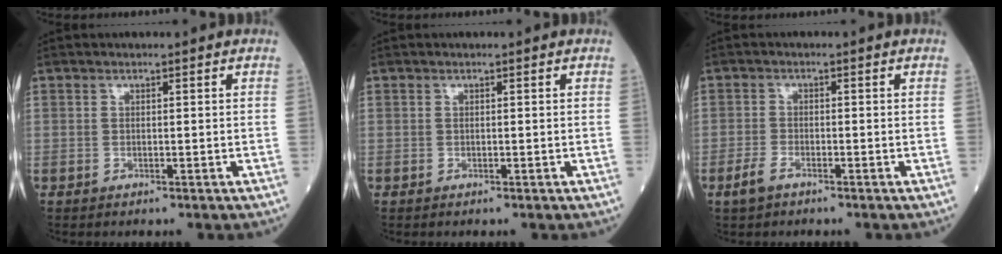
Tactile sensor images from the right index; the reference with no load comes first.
{"total": 0.0}
{"total": 2.6, "force": [-1.8, 0.9, 1.6], "torque": [-0.039, -0.001, -0.035]}